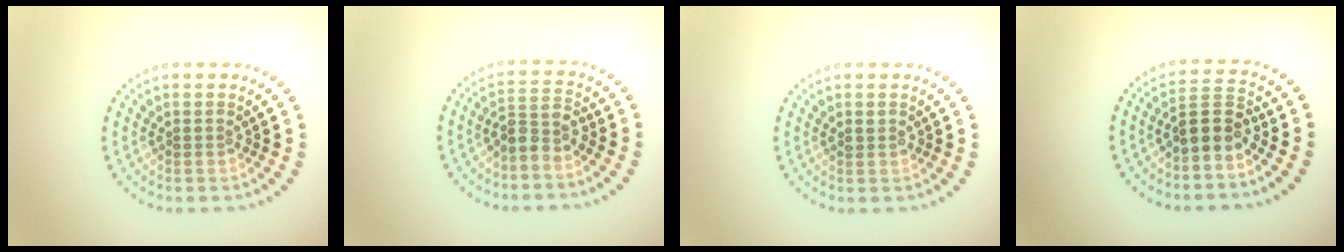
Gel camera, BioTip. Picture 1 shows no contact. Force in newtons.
{"total": 2.5, "press": 1.9, "slide": 1.6}
{"total": 0.8, "press": 0.8, "slide": 0.2}
{"total": 2.7, "press": 2.3, "slide": 1.5}